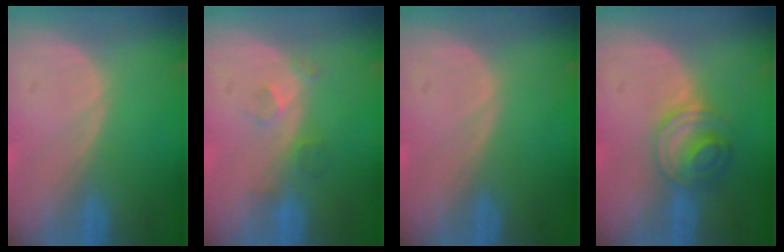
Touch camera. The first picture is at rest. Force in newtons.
{"total": 3.2, "press": 2.6, "slide": 1.8}
{"total": 0.0}
{"total": 6.0, "press": 5.4, "slide": 2.6}